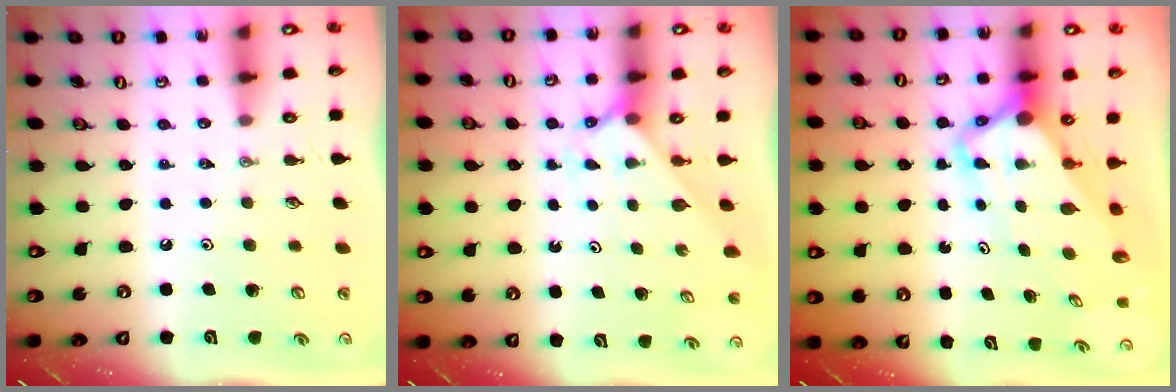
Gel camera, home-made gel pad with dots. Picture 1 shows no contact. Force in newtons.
{"total": 3.5, "press": 3.5, "slide": 0.5}
{"total": 6.3, "press": 6.3, "slide": 0.5}